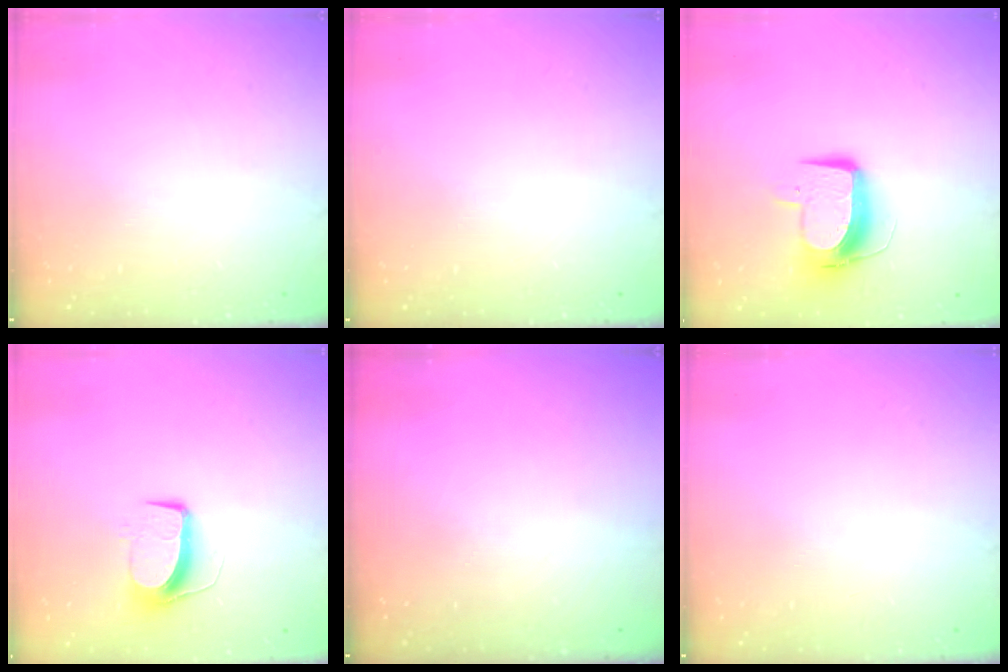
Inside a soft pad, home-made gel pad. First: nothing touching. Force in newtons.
{"total": 0.0}
{"total": 11.1, "press": 11.0, "slide": 1.2}
{"total": 8.6, "press": 8.5, "slide": 0.4}
{"total": 0.0}
{"total": 0.0}